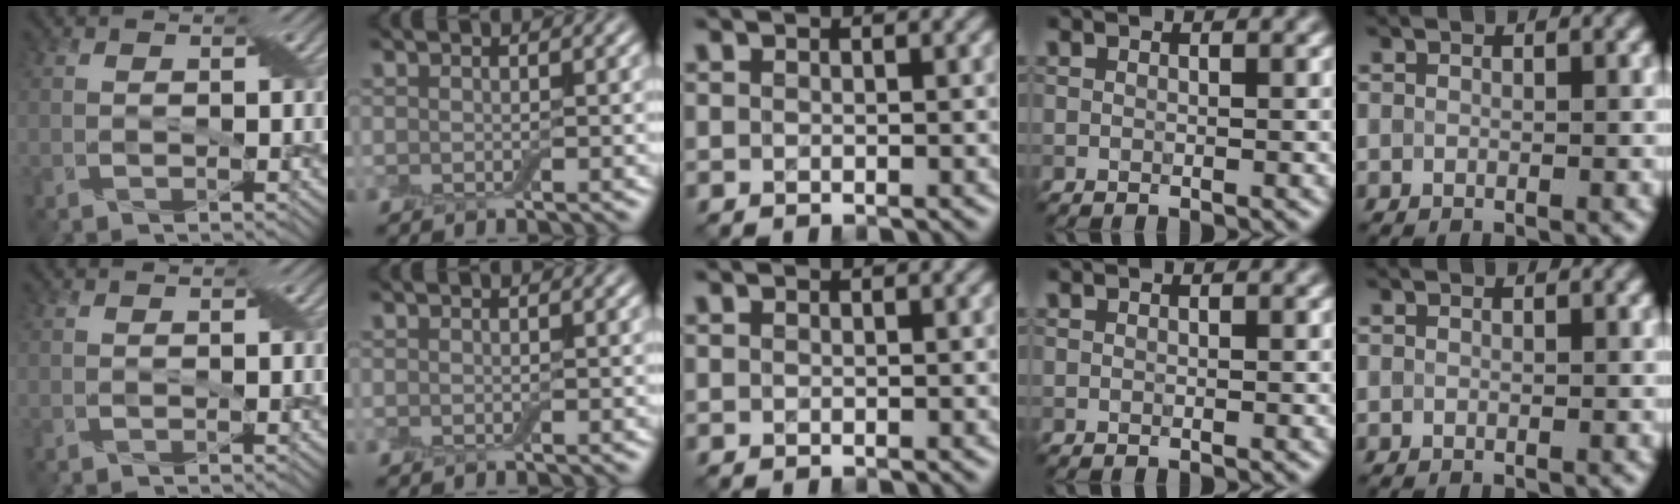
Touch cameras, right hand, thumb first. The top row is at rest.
{}